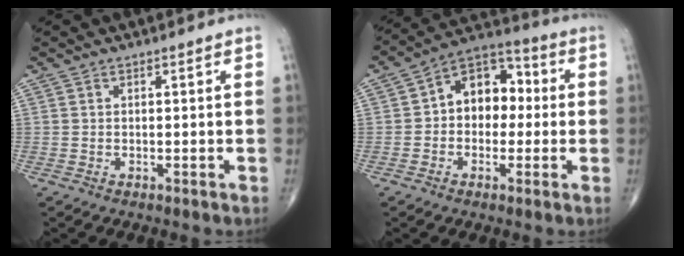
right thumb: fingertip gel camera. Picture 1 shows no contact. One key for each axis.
{"total": 11.6, "fx": 0.6, "fy": 8.2, "fz": 8.1, "tx": -0.082, "ty": 0.037, "tz": -0.007}